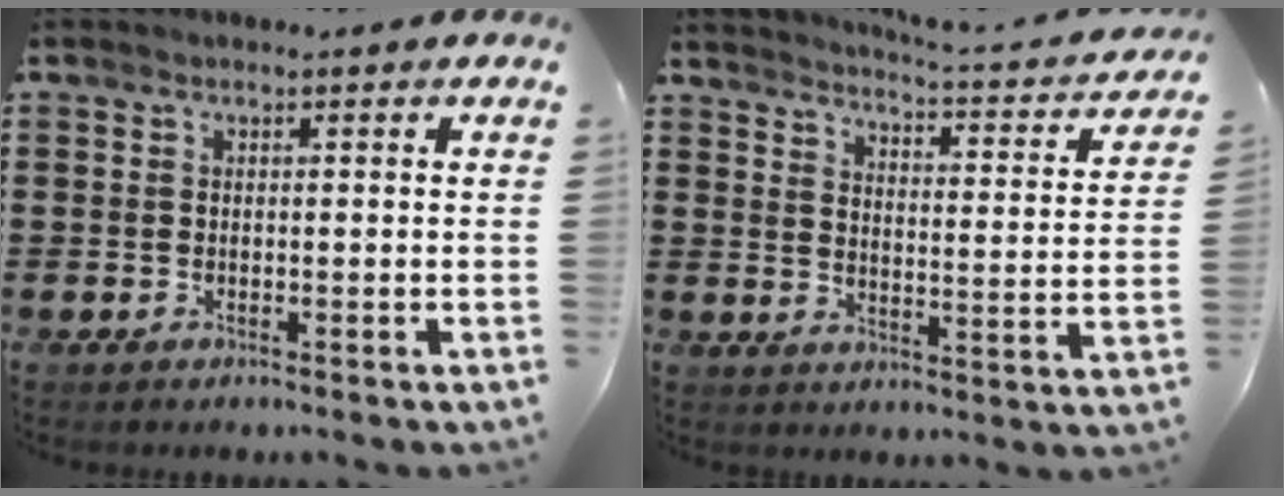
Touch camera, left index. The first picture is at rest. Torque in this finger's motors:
{"motor_torque": [2.14, 0.00, -0.09, 0.03]}